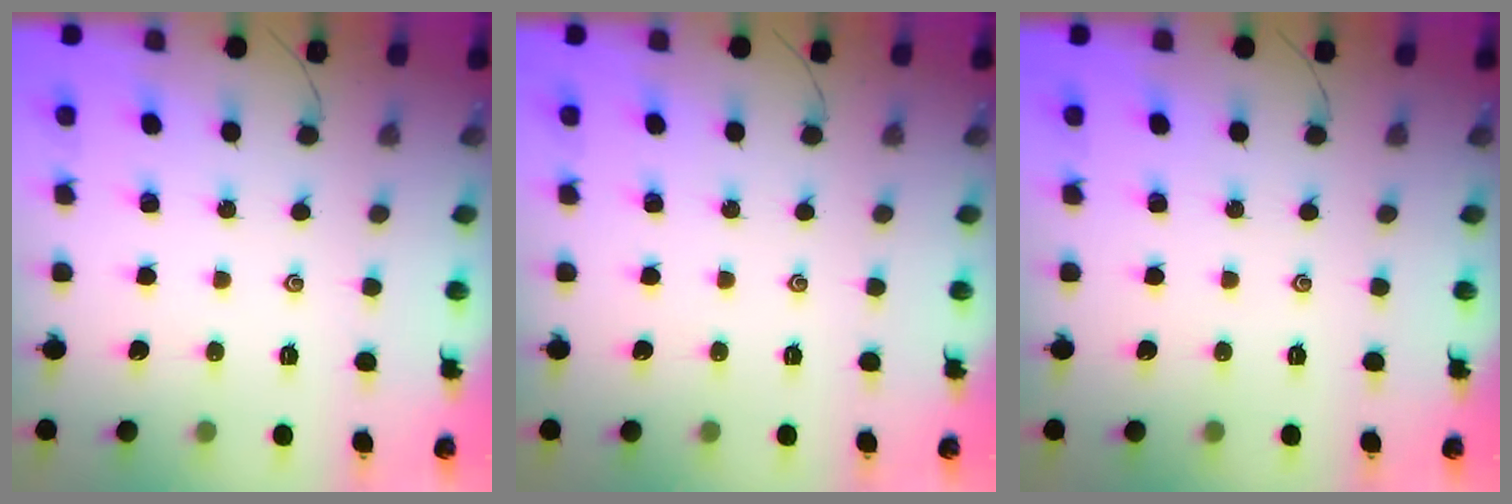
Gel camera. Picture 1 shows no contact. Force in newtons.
{"total": 0.0}
{"total": 0.0}